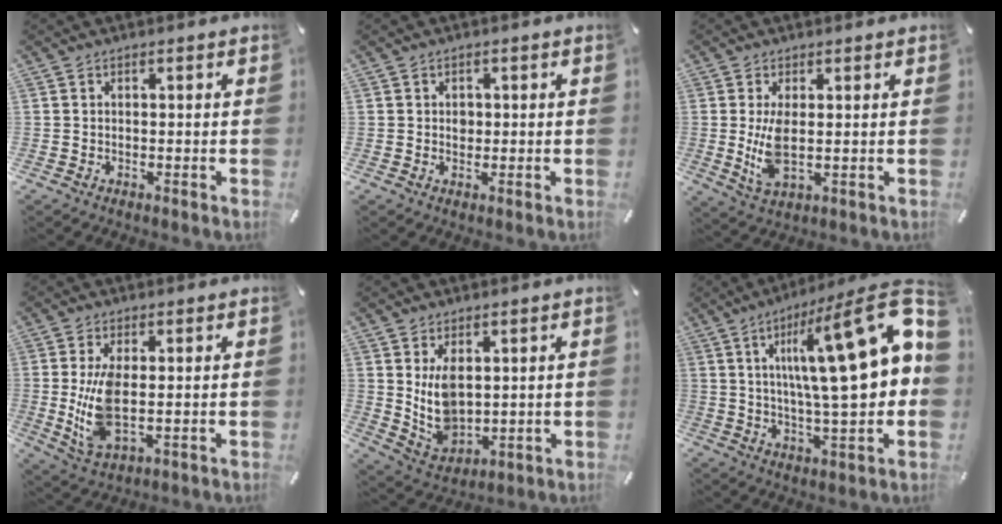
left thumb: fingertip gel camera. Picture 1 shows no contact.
{"total": 1.6, "force": [0.2, 1.4, 0.8], "torque": [-0.001, -0.001, -0.001]}
{"total": 7.0, "force": [0.7, 2.8, 6.4], "torque": [-0.135, -0.013, 0.010]}
{"total": 10.4, "force": [0.7, 4.4, 9.4], "torque": [-0.206, -0.024, 0.011]}
{"total": 9.1, "force": [3.2, 6.0, 6.0], "torque": [-0.145, -0.021, 0.059]}
{"total": 28.2, "force": [7.5, 8.3, 25.9], "torque": [-0.392, -0.056, 0.117]}